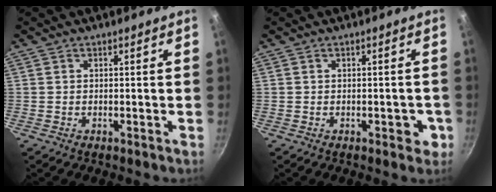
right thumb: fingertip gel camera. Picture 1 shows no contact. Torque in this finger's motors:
{"motor_torque": [0.39, 0.69, -0.23, 0.05, 0.00]}